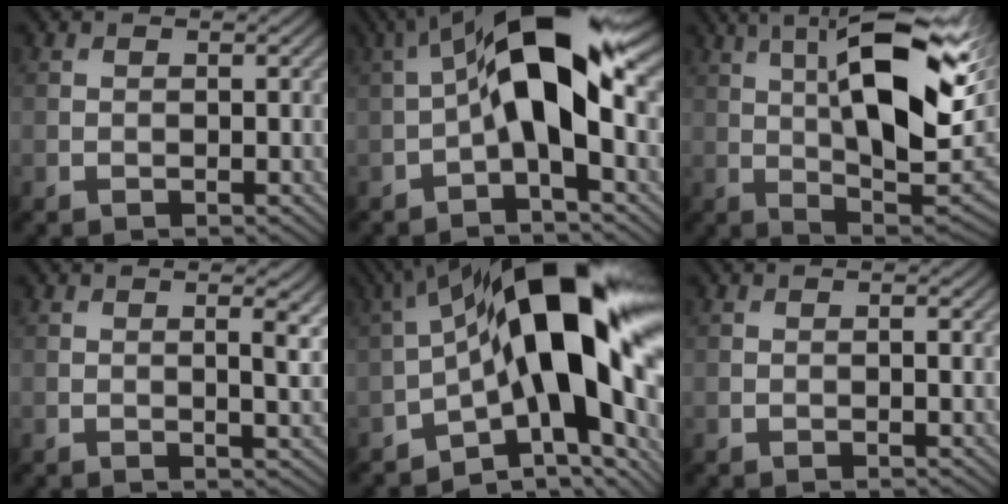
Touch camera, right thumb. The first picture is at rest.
{"total": 12.5, "force": [0.7, 4.6, 11.6], "torque": [-0.209, 0.024, -0.001]}
{"total": 17.4, "force": [5.1, 5.8, 15.6], "torque": [-0.258, 0.018, 0.080]}
{"total": 3.0, "force": [0.7, 0.7, 2.8], "torque": [-0.046, 0.002, 0.012]}
{"total": 18.2, "force": [-0.8, 7.8, 16.4], "torque": [-0.234, 0.024, -0.024]}
{"total": 0.0}